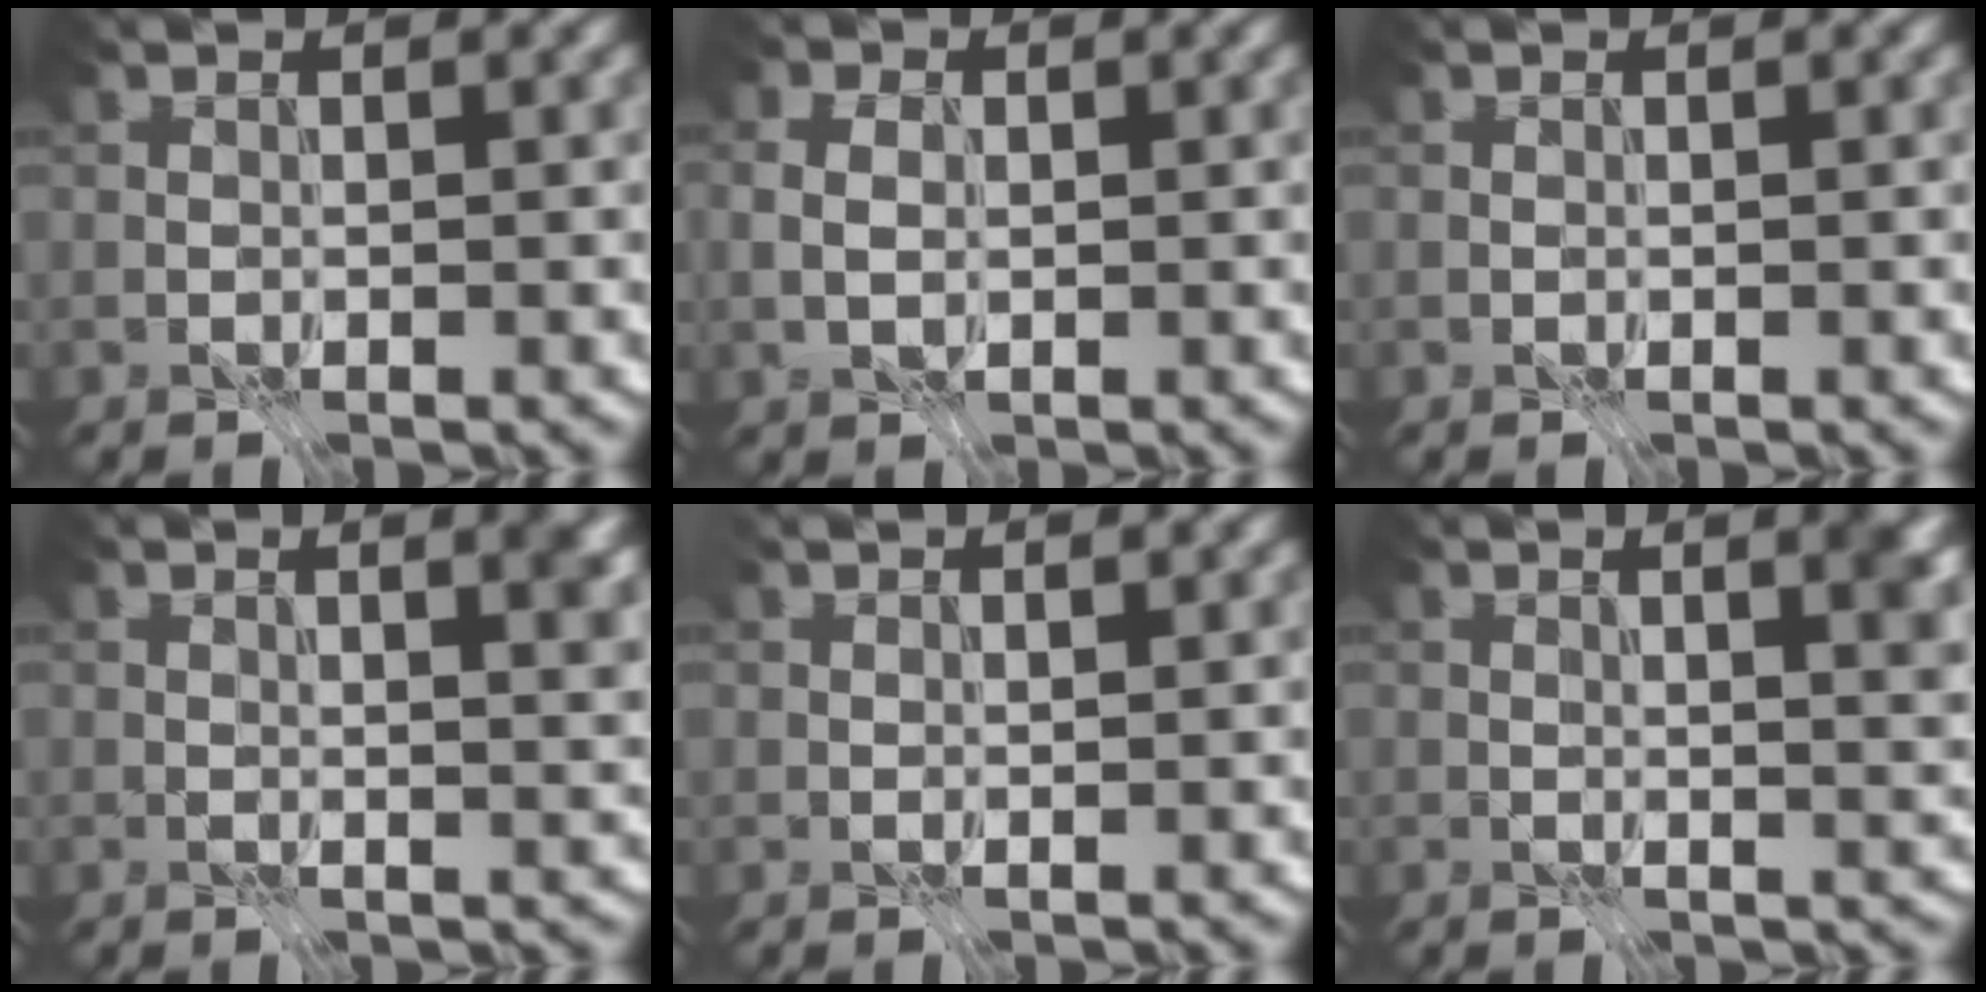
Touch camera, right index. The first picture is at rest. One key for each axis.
{"total": 2.9, "fx": 0.2, "fy": 2.1, "fz": 2.0, "tx": -0.035, "ty": 0.012, "tz": -0.005}
{"total": 0.0}
{"total": 3.1, "fx": 1.6, "fy": 0.5, "fz": 2.5, "tx": -0.033, "ty": 0.001, "tz": 0.027}
{"total": 0.7, "fx": 0.7, "fy": 0.0, "fz": -0.1, "tx": -0.002, "ty": 0.003, "tz": 0.016}
{"total": 3.7, "fx": 1.8, "fy": 0.7, "fz": 3.2, "tx": -0.036, "ty": 0.001, "tz": 0.029}